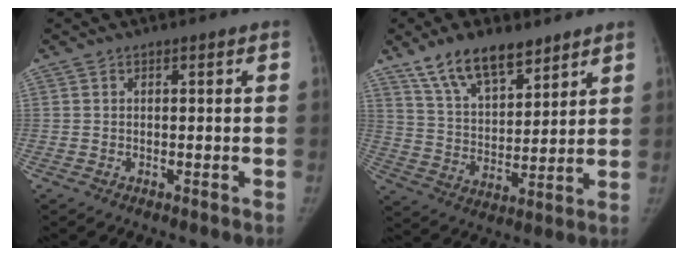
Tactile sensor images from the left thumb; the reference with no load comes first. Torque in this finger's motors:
{"motor_torque": [0.07, 0.18, -0.12, -0.31, 0.17]}